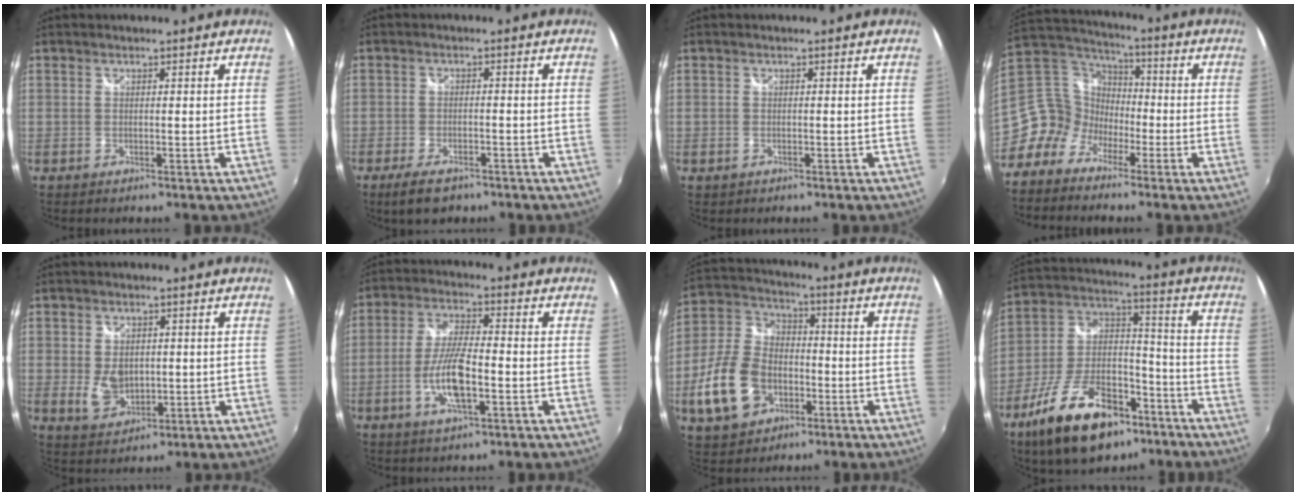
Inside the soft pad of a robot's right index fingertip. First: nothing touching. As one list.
[{"total": 6.6, "force": [-4.8, 2.8, 3.5], "torque": [-0.089, -0.009, -0.081]}, {"total": 1.3, "force": [-0.5, 1.1, 0.3], "torque": [-0.010, 0.001, -0.006]}, {"total": 9.7, "force": [-5.9, 7.3, 2.5], "torque": [-0.062, 0.036, -0.137]}, {"total": 6.2, "force": [-0.3, 4.4, 4.4], "torque": [-0.085, -0.005, 0.003]}, {"total": 9.5, "force": [-3.0, 2.3, 8.8], "torque": [-0.178, -0.003, -0.060]}, {"total": 14.6, "force": [-5.0, 9.9, 9.5], "torque": [-0.229, 0.012, -0.080]}, {"total": 22.2, "force": [-13.5, 10.8, 13.9], "torque": [-0.264, 0.006, -0.219]}]